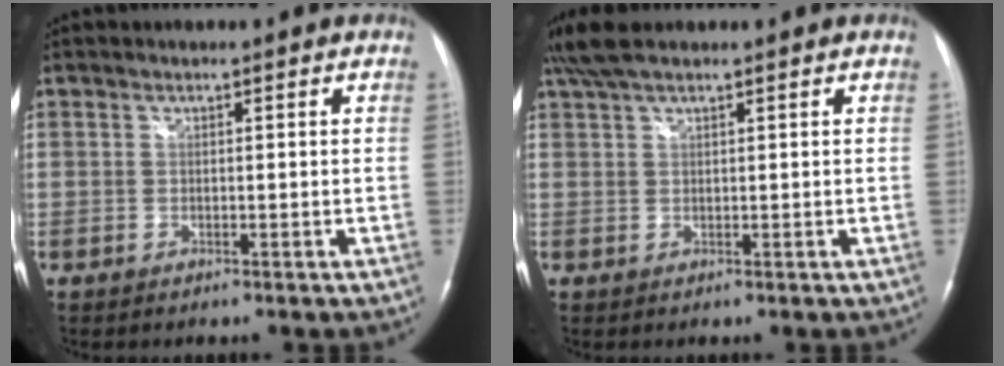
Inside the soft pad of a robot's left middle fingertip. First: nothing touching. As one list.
[{"total": 4.6, "force": [3.7, 0.8, 2.7], "torque": [-0.063, 0.026, 0.075]}]